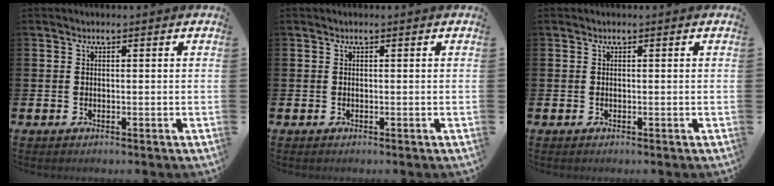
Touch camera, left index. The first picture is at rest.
{"total": 0.0}
{"total": 0.0}